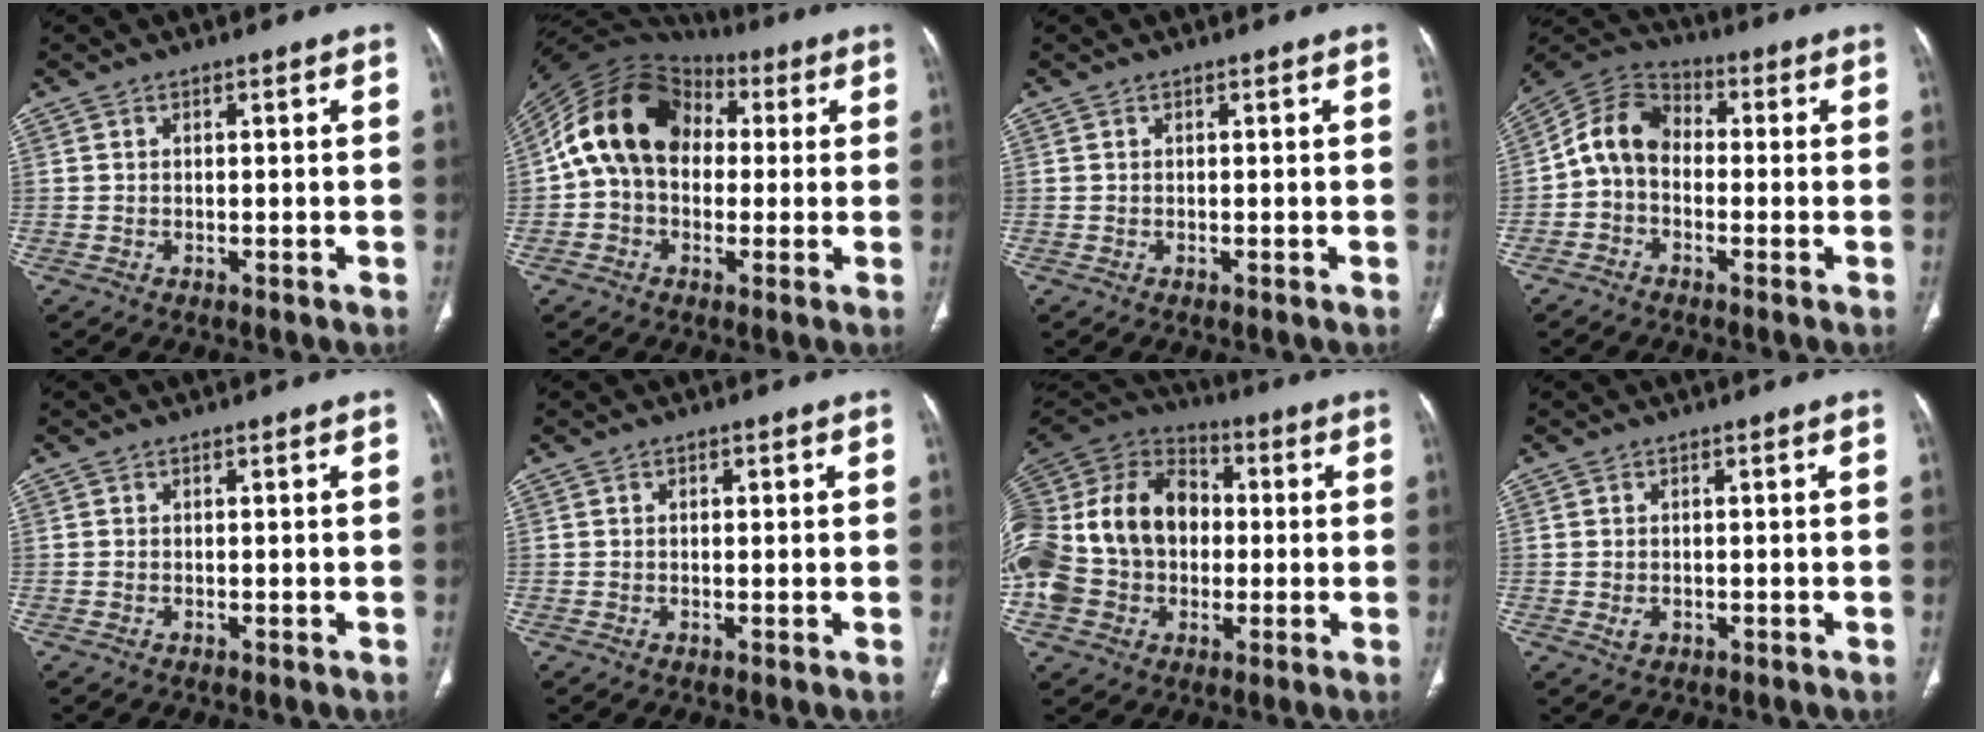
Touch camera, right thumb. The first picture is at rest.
{"total": 17.2, "force": [2.3, 12.8, 11.3], "torque": [-0.186, 0.041, 0.032]}
{"total": 0.0}
{"total": 9.2, "force": [-1.0, 6.9, 6.0], "torque": [-0.098, 0.031, -0.035]}
{"total": 0.0}
{"total": 1.1, "force": [0.3, 0.6, 0.8], "torque": [-0.013, 0.003, 0.005]}
{"total": 25.6, "force": [-0.9, 19.4, 16.7], "torque": [-0.356, 0.040, -0.011]}
{"total": 1.8, "force": [-0.3, 1.5, 1.0], "torque": [-0.016, 0.001, 0.001]}